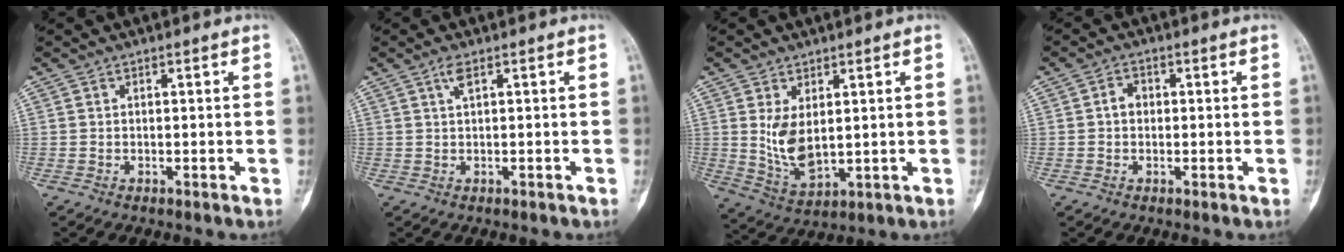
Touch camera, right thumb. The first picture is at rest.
{"total": 1.6, "force": [0.5, 0.3, 1.5], "torque": [-0.036, 0.008, 0.011]}
{"total": 7.5, "force": [1.4, 4.1, 6.2], "torque": [-0.106, -0.018, 0.044]}
{"total": 2.4, "force": [0.0, 1.9, 1.4], "torque": [-0.016, 0.010, -0.005]}